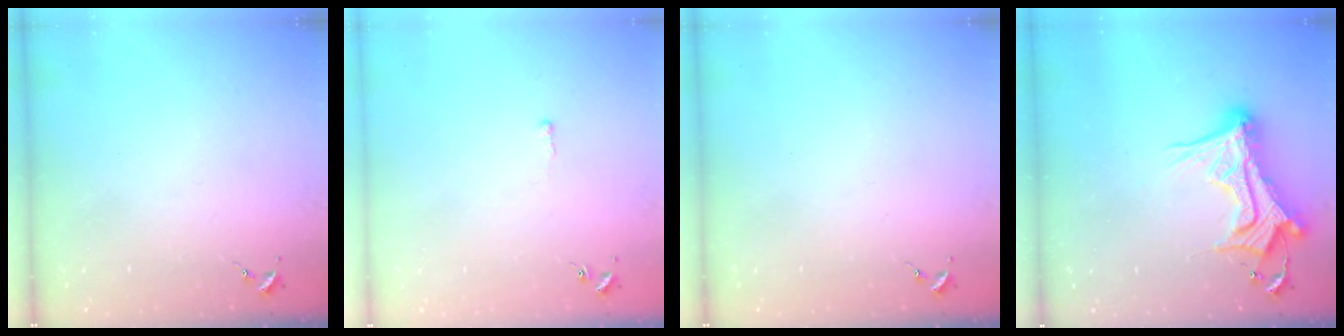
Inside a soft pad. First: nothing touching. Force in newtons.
{"total": 2.7, "press": 2.7, "slide": 0.5}
{"total": 0.0}
{"total": 23.8, "press": 23.7, "slide": 2.2}